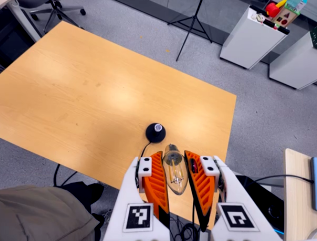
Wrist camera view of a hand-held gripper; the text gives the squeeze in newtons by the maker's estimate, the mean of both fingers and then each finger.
{"total": 18.7, "left": 20.2, "right": 17.1}